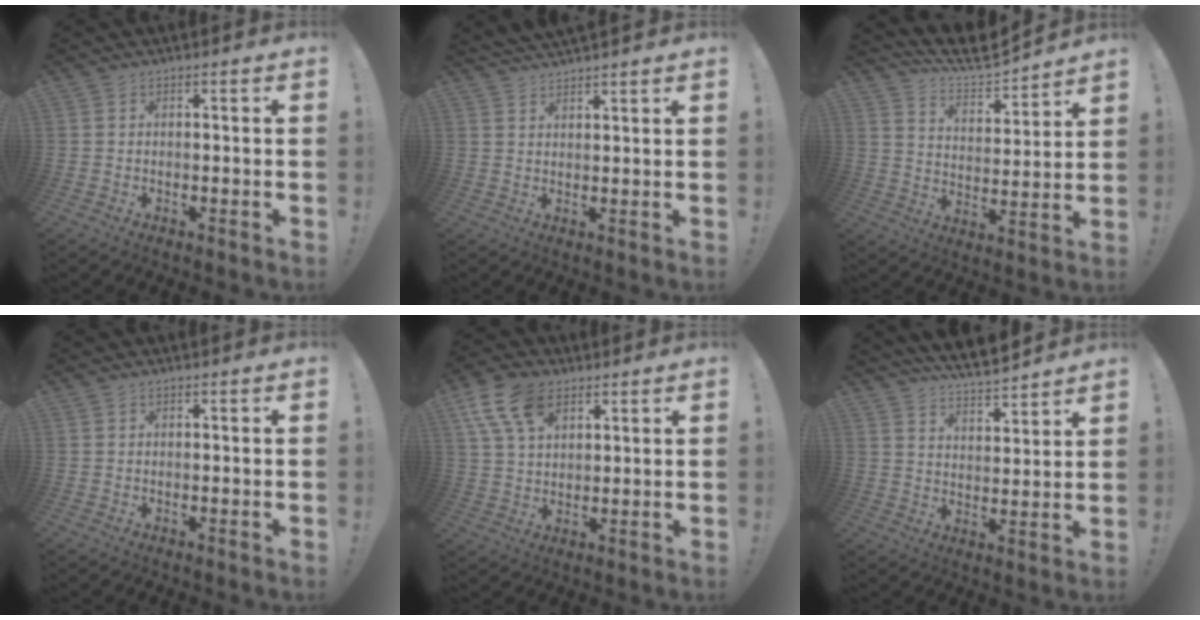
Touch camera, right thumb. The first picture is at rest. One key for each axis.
{"total": 3.2, "fx": 3.1, "fy": 0.3, "fz": 0.7, "tx": -0.012, "ty": -0.021, "tz": 0.059}
{"total": 10.3, "fx": 9.5, "fy": 2.3, "fz": 3.4, "tx": -0.068, "ty": -0.083, "tz": 0.168}
{"total": 0.0}
{"total": 12.6, "fx": 6.4, "fy": 7.7, "fz": 7.7, "tx": -0.142, "ty": -0.011, "tz": 0.122}
{"total": 8.1, "fx": 7.4, "fy": 1.5, "fz": 2.9, "tx": -0.063, "ty": -0.061, "tz": 0.134}